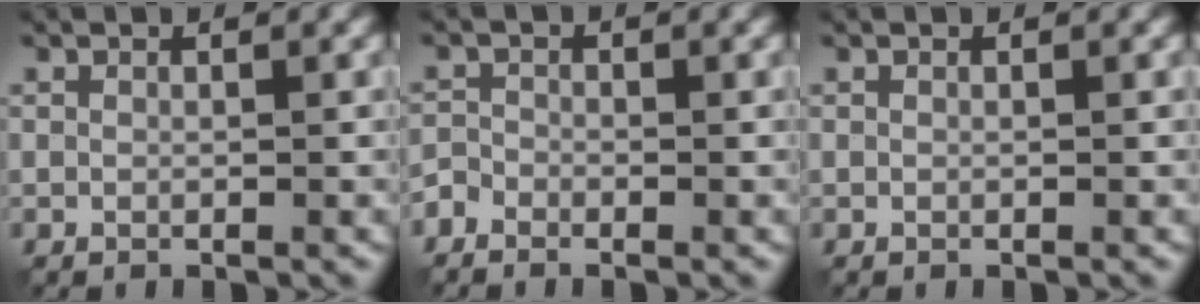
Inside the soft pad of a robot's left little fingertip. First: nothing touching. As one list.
[{"total": 1.5, "force": [-1.3, 0.7, 0.3], "torque": [-0.010, 0.002, -0.034]}, {"total": 0.0}]